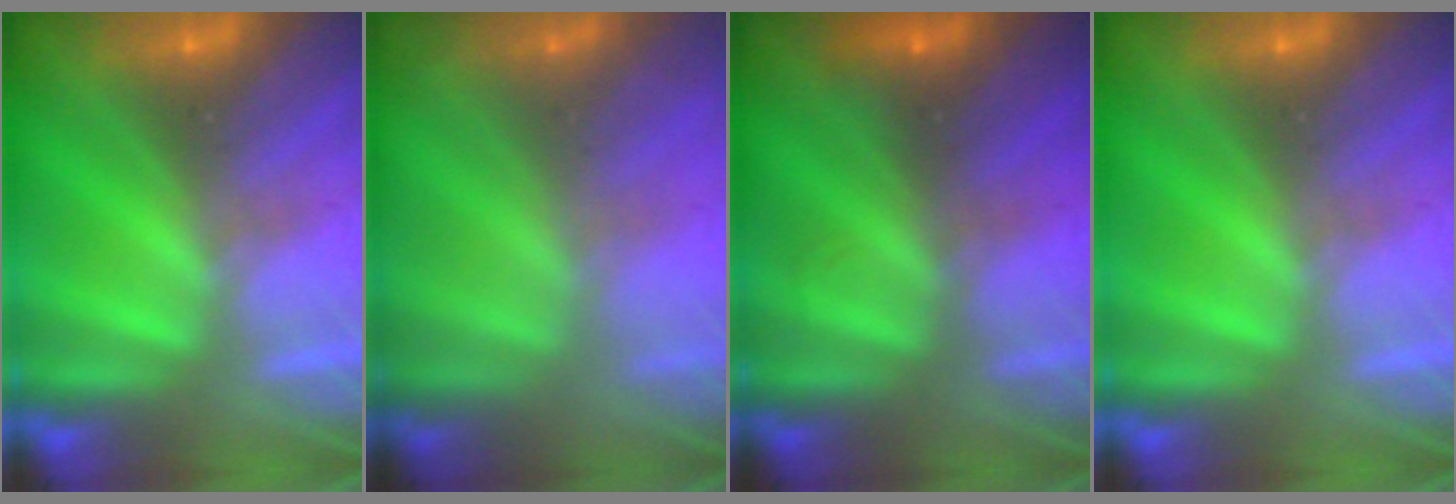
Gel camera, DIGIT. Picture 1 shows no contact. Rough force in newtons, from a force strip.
{"total": 1.5}
{"total": 1.7}
{"total": 0.0}